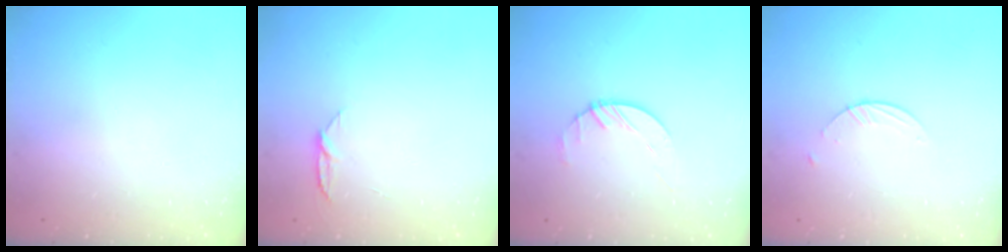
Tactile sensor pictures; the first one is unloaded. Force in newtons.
{"total": 5.1, "press": 5.1, "slide": 0.6}
{"total": 1.4, "press": 1.4, "slide": 0.2}
{"total": 2.1, "press": 2.1, "slide": 0.2}